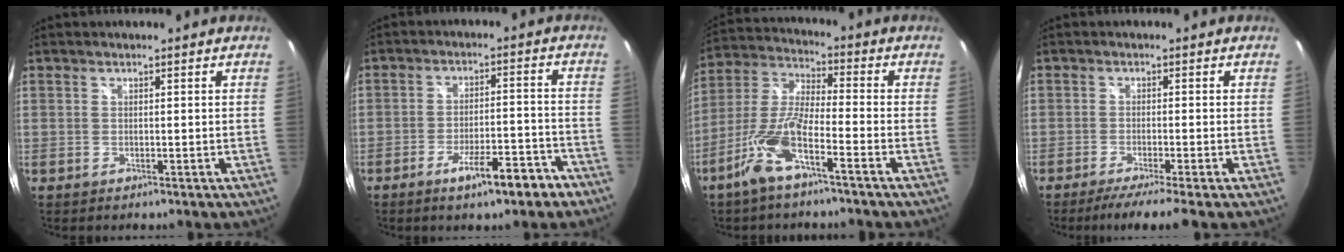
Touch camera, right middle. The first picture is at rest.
{"total": 9.0, "force": [-6.1, 1.8, 6.4], "torque": [-0.105, 0.002, -0.082]}
{"total": 10.5, "force": [-6.1, 1.7, 8.3], "torque": [-0.184, -0.003, -0.119]}
{"total": 5.1, "force": [-4.1, -1.3, 2.8], "torque": [-0.055, -0.016, -0.067]}